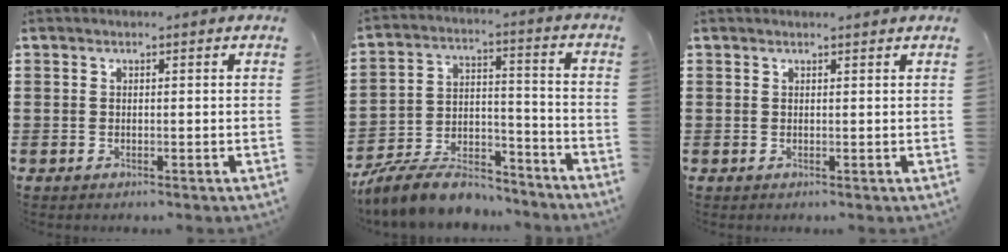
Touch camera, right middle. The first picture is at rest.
{"total": 10.0, "force": [-9.0, 2.7, 3.5], "torque": [-0.063, 0.028, -0.172]}
{"total": 0.5, "force": [0.5, -0.1, 0.1], "torque": [-0.003, -0.003, 0.010]}